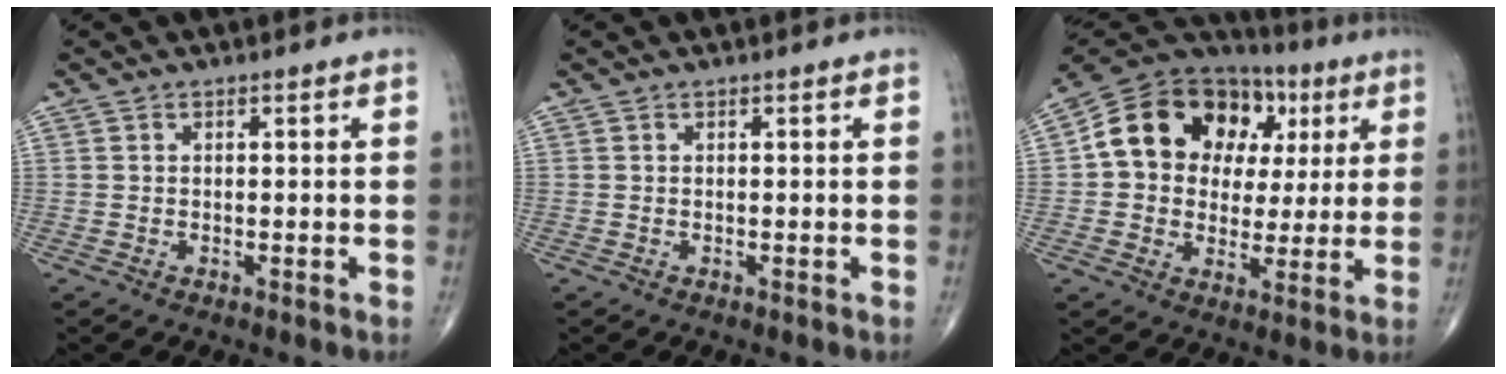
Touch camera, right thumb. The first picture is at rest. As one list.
[{"total": 0.0}, {"total": 19.5, "force": [4.7, 15.0, 11.6], "torque": [-0.155, 0.031, 0.075]}]